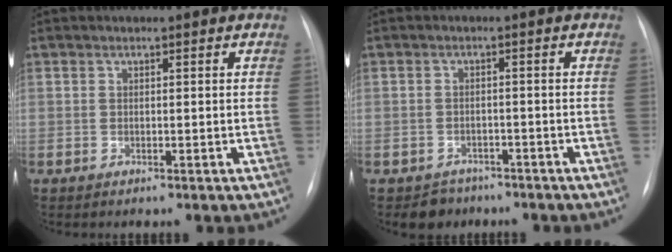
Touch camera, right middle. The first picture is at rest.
{"total": 3.4, "force": [-2.4, 2.3, -0.2], "torque": [0.001, 0.011, -0.033]}